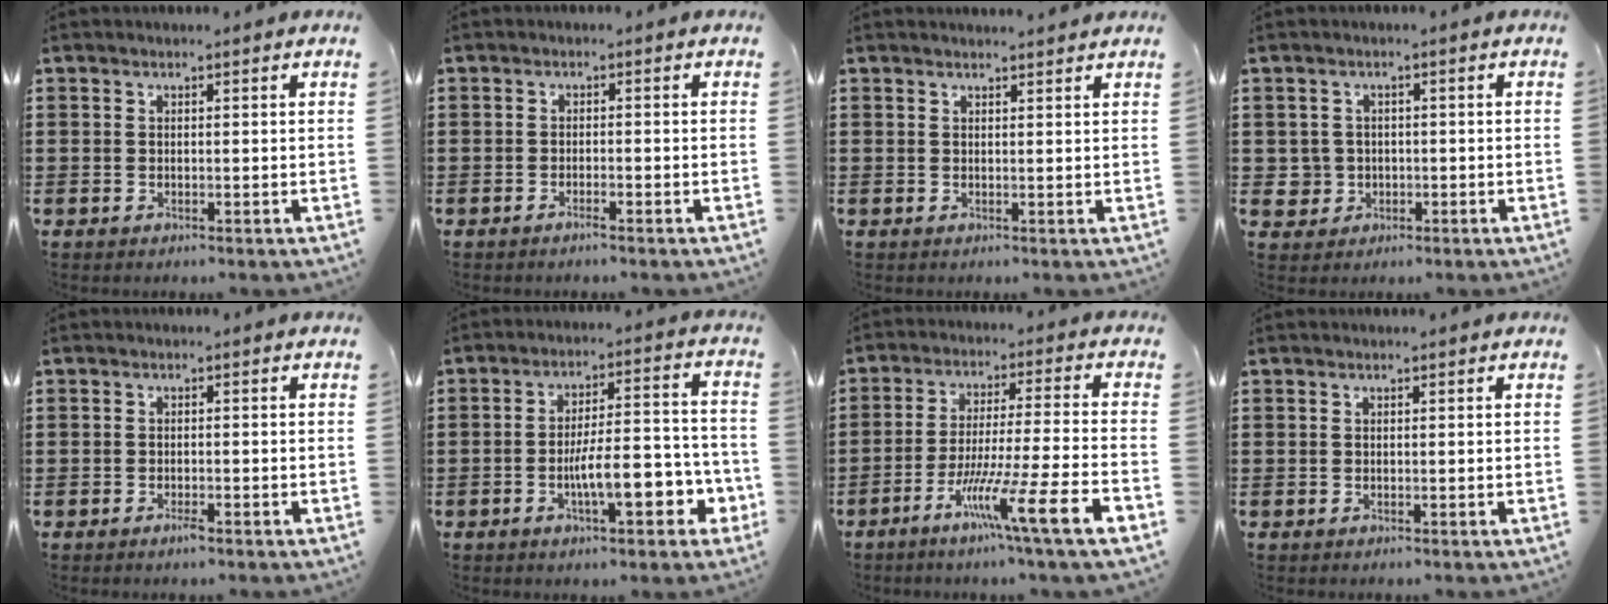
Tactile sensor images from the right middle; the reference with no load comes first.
{"total": 1.2, "force": [-0.9, 0.0, 0.8], "torque": [-0.014, -0.003, -0.016]}
{"total": 1.2, "force": [1.2, -0.1, 0.2], "torque": [0.002, -0.004, 0.021]}
{"total": 3.0, "force": [-0.4, 3.0, 0.4], "torque": [-0.021, 0.008, -0.010]}
{"total": 1.1, "force": [-0.9, 0.2, 0.7], "torque": [-0.017, -0.005, -0.015]}
{"total": 9.5, "force": [-3.8, 2.9, 8.2], "torque": [-0.118, 0.000, -0.065]}
{"total": 10.9, "force": [-6.4, -0.7, 8.8], "torque": [-0.157, -0.016, -0.121]}
{"total": 0.0}